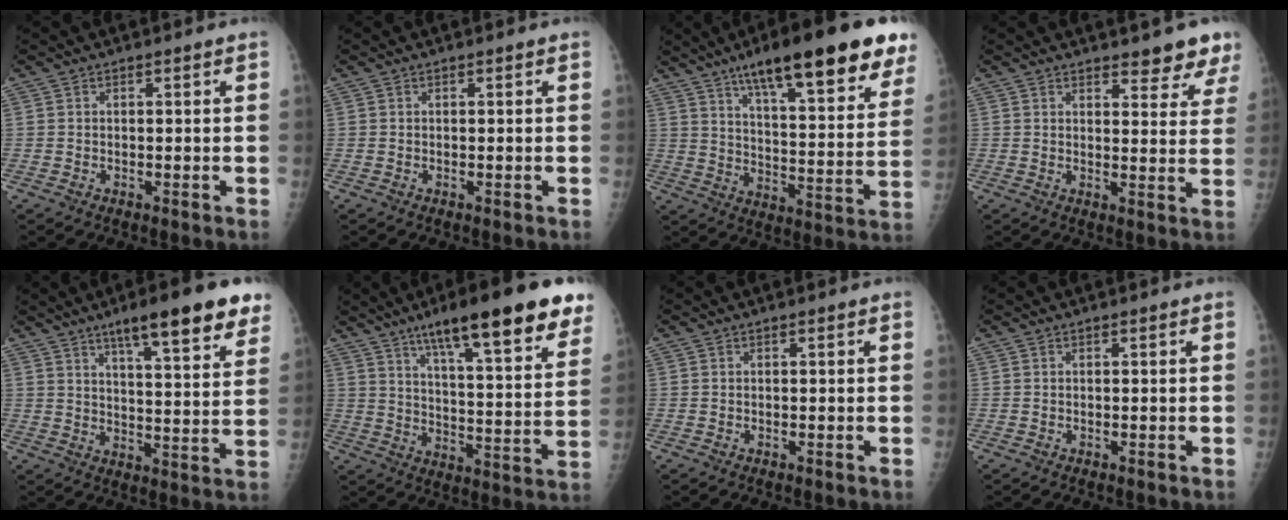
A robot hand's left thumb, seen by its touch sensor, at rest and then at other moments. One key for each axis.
{"total": 0.0}
{"total": 25.8, "fx": 16.4, "fy": 6.2, "fz": 18.9, "tx": -0.240, "ty": -0.042, "tz": 0.241}
{"total": 6.9, "fx": 5.8, "fy": 2.3, "fz": 2.9, "tx": -0.004, "ty": -0.035, "tz": 0.059}
{"total": 16.7, "fx": 10.7, "fy": 3.4, "fz": 12.4, "tx": -0.144, "ty": -0.044, "tz": 0.155}
{"total": 23.9, "fx": 15.2, "fy": 5.0, "fz": 17.7, "tx": -0.231, "ty": -0.045, "tz": 0.225}
{"total": 0.0}
{"total": 0.0}